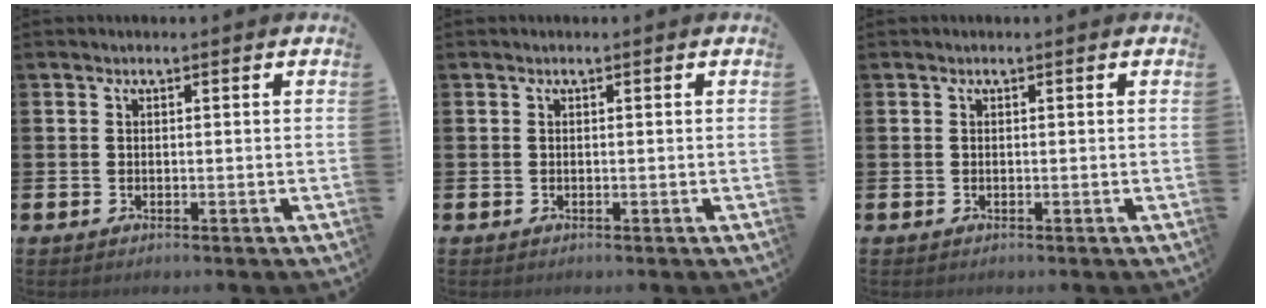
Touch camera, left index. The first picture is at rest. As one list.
[{"total": 0.0}, {"total": 0.0}]